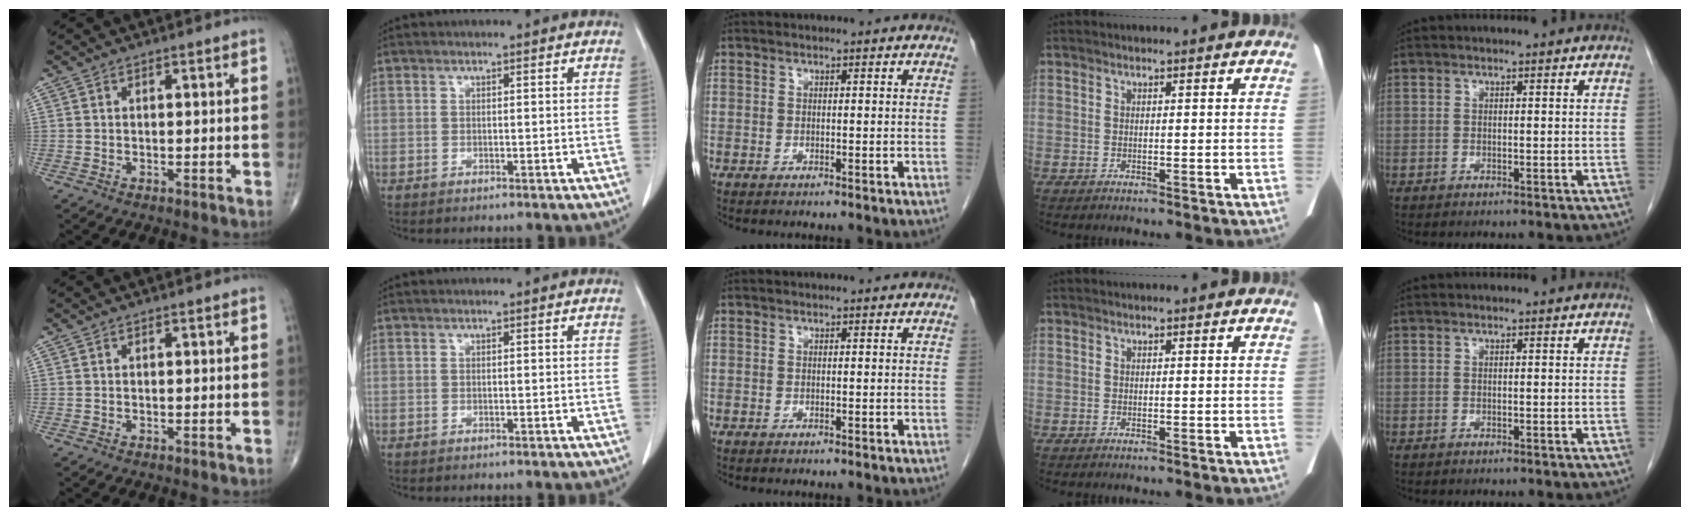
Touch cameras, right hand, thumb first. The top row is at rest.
{}